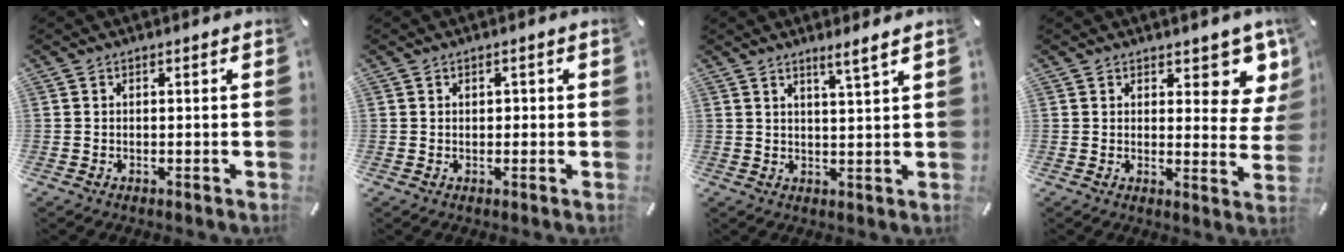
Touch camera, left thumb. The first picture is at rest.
{"total": 1.1, "force": [0.1, 1.0, 0.6], "torque": [-0.005, 0.002, -0.002]}
{"total": 3.6, "force": [2.9, -0.5, 2.1], "torque": [-0.048, -0.014, 0.051]}
{"total": 8.4, "force": [6.1, 4.0, 4.1], "torque": [-0.026, -0.053, 0.103]}